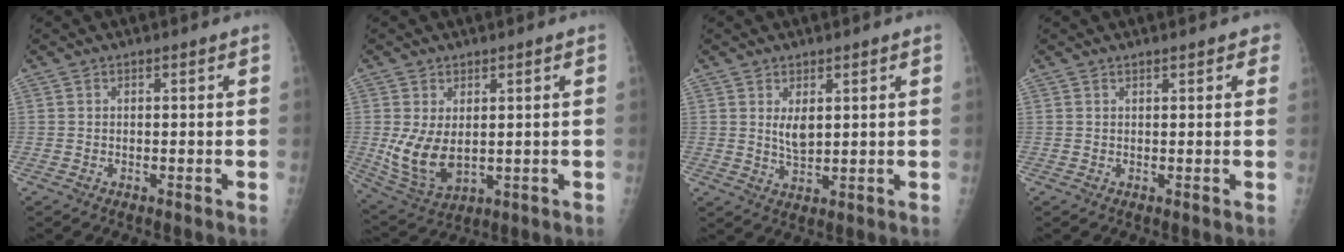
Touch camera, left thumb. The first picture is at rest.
{"total": 8.8, "force": [0.5, 5.5, 6.9], "torque": [-0.128, -0.017, 0.029]}
{"total": 3.9, "force": [1.4, 2.0, 3.1], "torque": [-0.047, -0.016, 0.030]}
{"total": 2.1, "force": [1.5, 0.9, 1.2], "torque": [-0.002, 0.000, 0.014]}